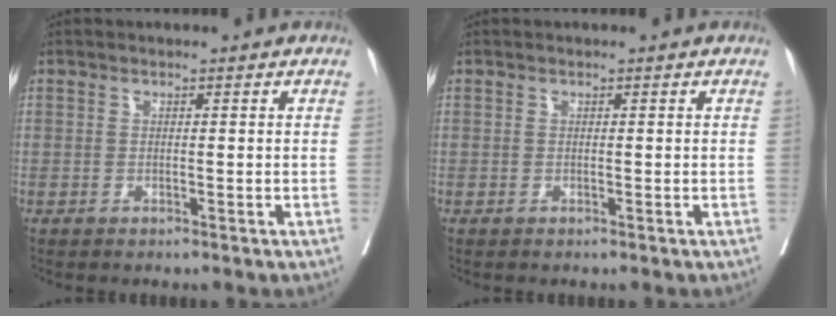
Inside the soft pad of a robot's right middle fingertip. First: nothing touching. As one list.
[{"total": 0.0}]